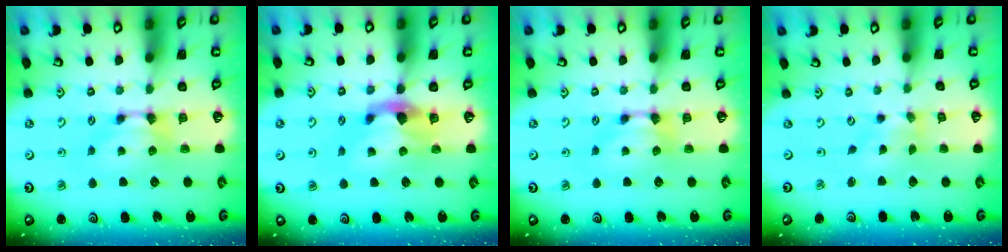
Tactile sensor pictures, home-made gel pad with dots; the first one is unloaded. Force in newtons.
{"total": 2.3, "press": 1.9, "slide": 1.3}
{"total": 0.0}
{"total": 2.1, "press": 1.7, "slide": 1.2}